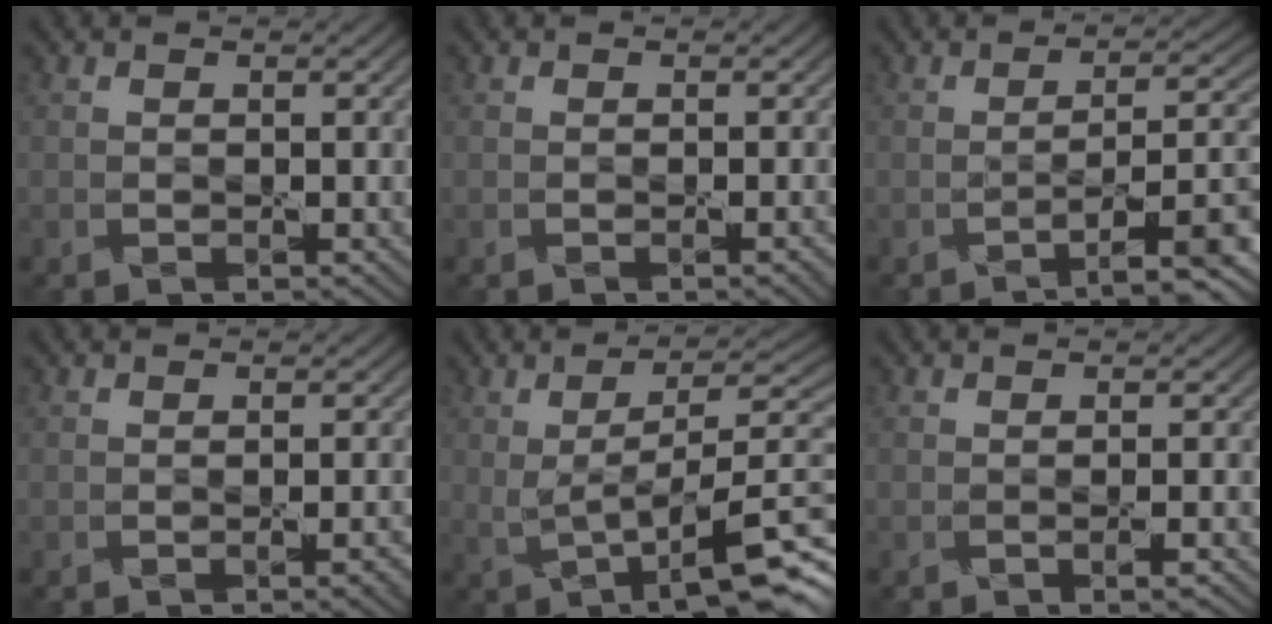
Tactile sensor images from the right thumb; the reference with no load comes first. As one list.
[{"total": 0.8, "force": [-0.3, 0.1, 0.7], "torque": [-0.010, 0.000, -0.004]}, {"total": 9.2, "force": [-4.2, 2.5, 7.9], "torque": [-0.115, -0.003, -0.062]}, {"total": 1.6, "force": [-0.7, 0.3, 1.4], "torque": [-0.019, 0.001, -0.010]}, {"total": 10.4, "force": [-0.4, 2.6, 10.1], "torque": [-0.152, 0.014, -0.001]}, {"total": 1.3, "force": [-0.6, 0.1, 1.2], "torque": [-0.018, 0.001, -0.010]}]